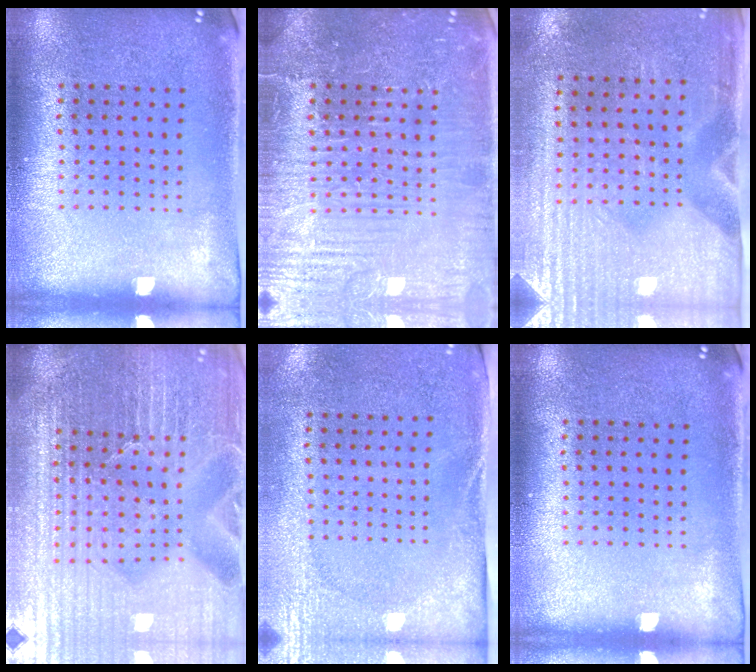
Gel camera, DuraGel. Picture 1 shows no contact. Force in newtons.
{"total": 4.6, "press": 4.6, "slide": 0.6}
{"total": 2.9, "press": 2.6, "slide": 1.5}
{"total": 6.6, "press": 5.9, "slide": 3.0}
{"total": 2.7, "press": 2.1, "slide": 1.6}
{"total": 0.0}